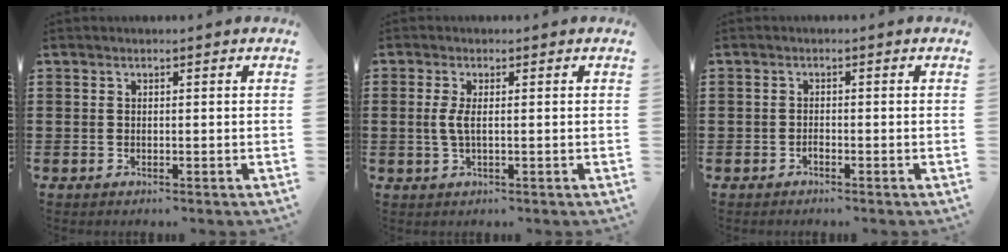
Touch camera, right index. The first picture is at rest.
{"total": 2.7, "force": [0.0, 0.6, 2.7], "torque": [-0.066, -0.006, -0.005]}
{"total": 0.8, "force": [-0.6, 0.4, 0.4], "torque": [-0.008, -0.002, -0.011]}